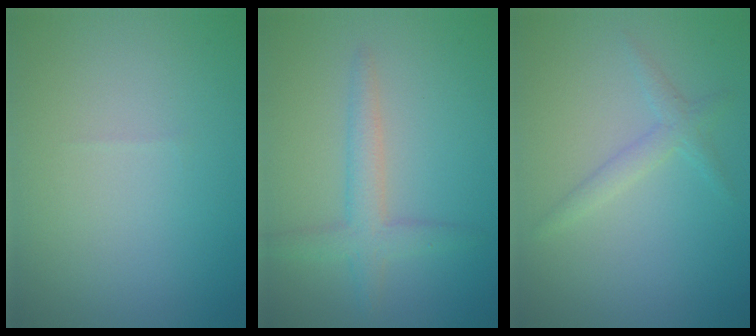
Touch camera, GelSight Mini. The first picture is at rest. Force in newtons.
{"total": 2.9, "press": 2.9, "slide": 0.2}
{"total": 1.7, "press": 1.7, "slide": 0.1}